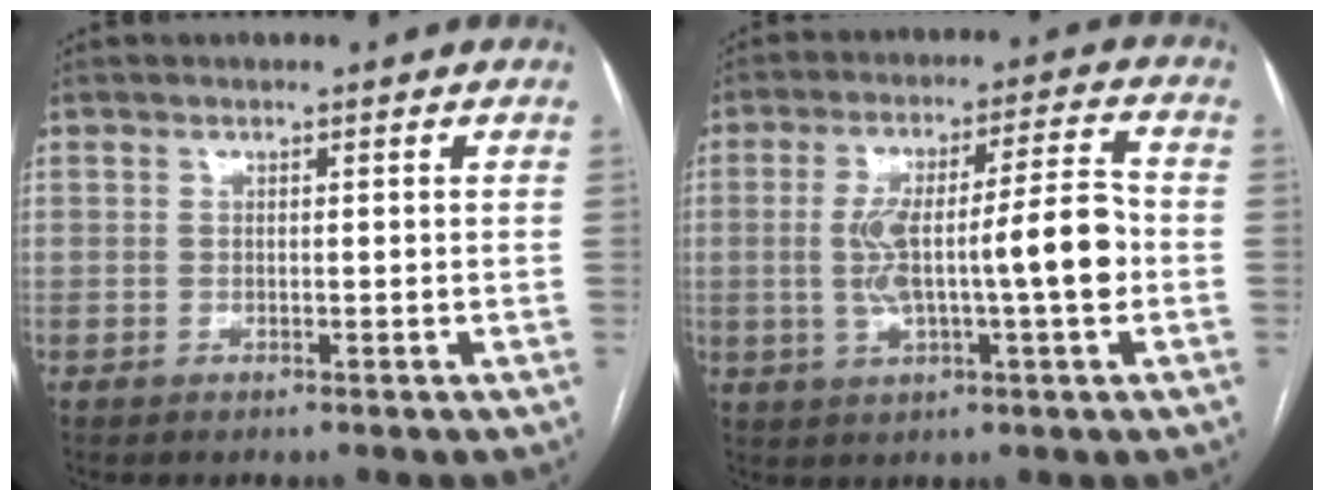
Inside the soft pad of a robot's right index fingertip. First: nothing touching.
{"total": 12.7, "force": [-1.3, 1.7, 12.6], "torque": [-0.223, 0.023, -0.016]}